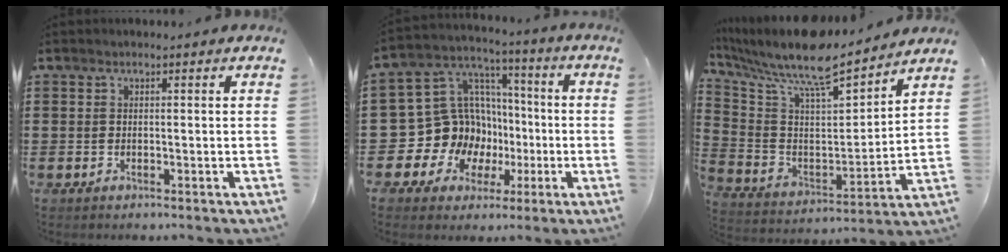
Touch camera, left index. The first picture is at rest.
{"total": 13.5, "force": [-2.1, 12.7, 4.1], "torque": [-0.125, -0.015, -0.014]}
{"total": 10.1, "force": [8.8, 1.6, 4.7], "torque": [-0.130, -0.064, 0.148]}